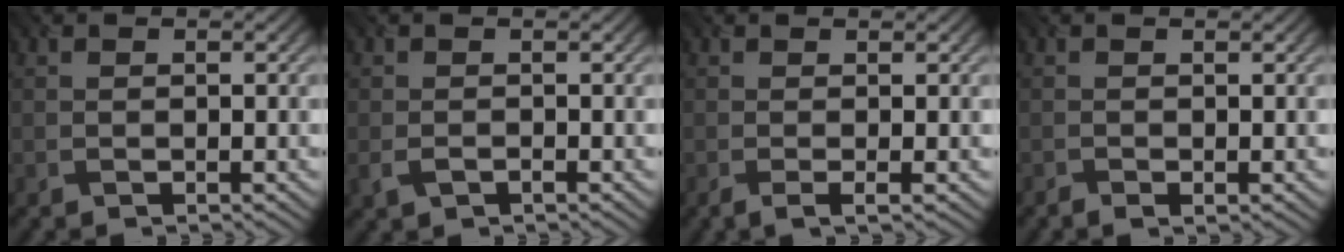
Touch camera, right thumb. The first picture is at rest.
{"total": 1.6, "force": [-0.7, 1.0, 1.1], "torque": [-0.028, -0.005, -0.014]}
{"total": 1.7, "force": [-0.3, 0.3, 1.6], "torque": [-0.029, -0.003, -0.009]}
{"total": 0.8, "force": [-0.3, 0.2, 0.7], "torque": [-0.016, -0.003, -0.005]}